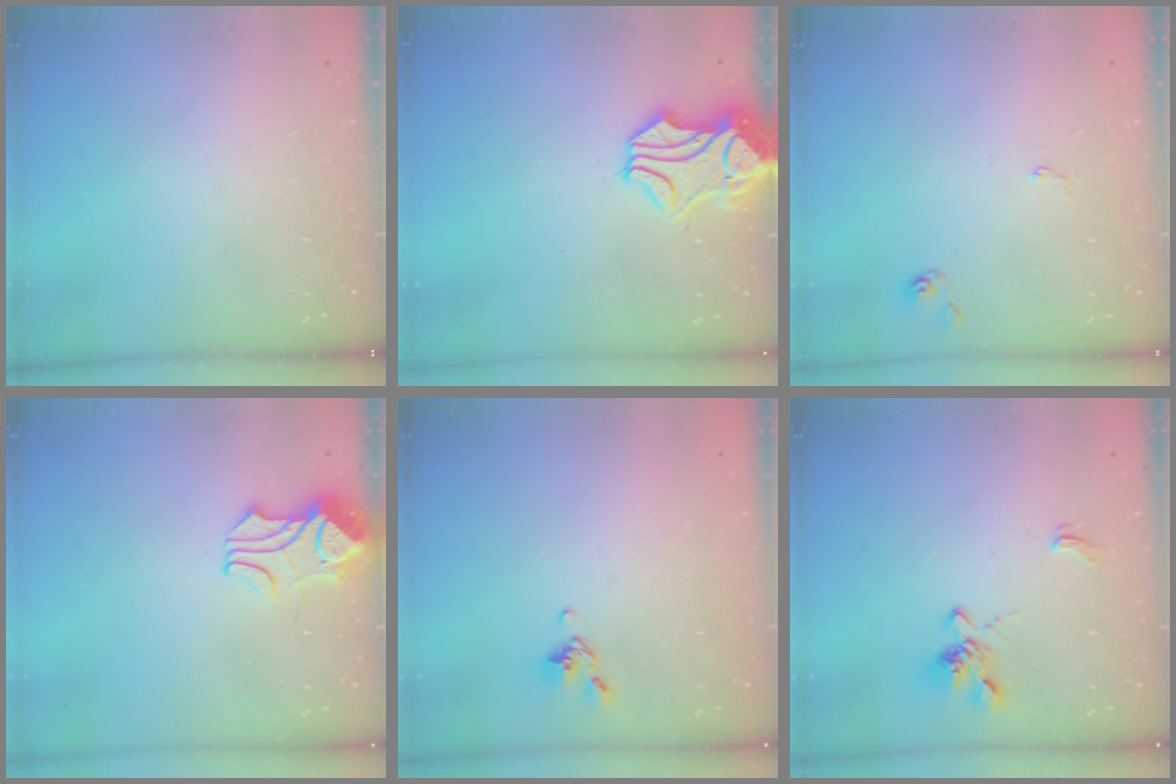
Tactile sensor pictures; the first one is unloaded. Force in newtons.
{"total": 2.1, "press": 1.4, "slide": 1.5}
{"total": 0.6, "press": 0.6, "slide": 0.1}
{"total": 2.1, "press": 1.9, "slide": 0.9}
{"total": 6.0, "press": 6.0, "slide": 0.8}
{"total": 1.9, "press": 1.6, "slide": 1.0}